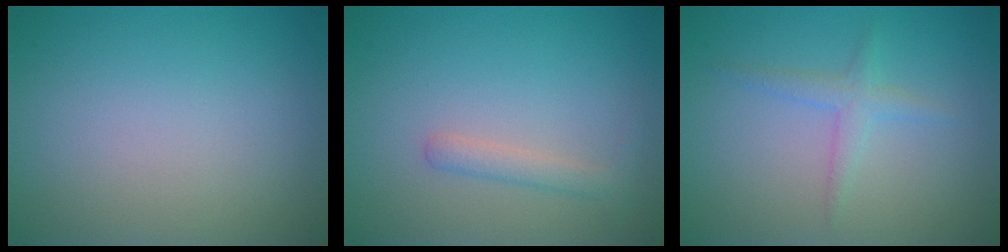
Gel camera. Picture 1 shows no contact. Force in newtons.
{"total": 1.6, "press": 1.6, "slide": 0.1}
{"total": 1.7, "press": 1.7, "slide": 0.0}